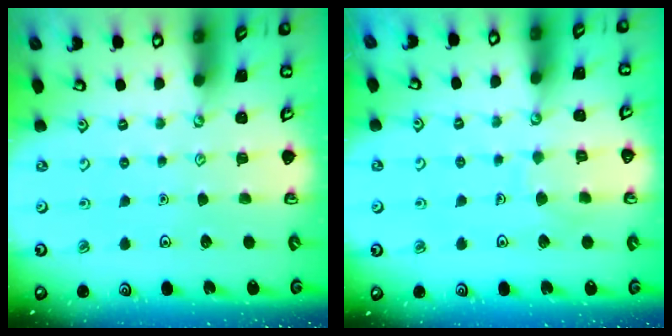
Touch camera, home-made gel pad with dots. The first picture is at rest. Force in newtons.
{"total": 5.8, "press": 5.8, "slide": 0.6}